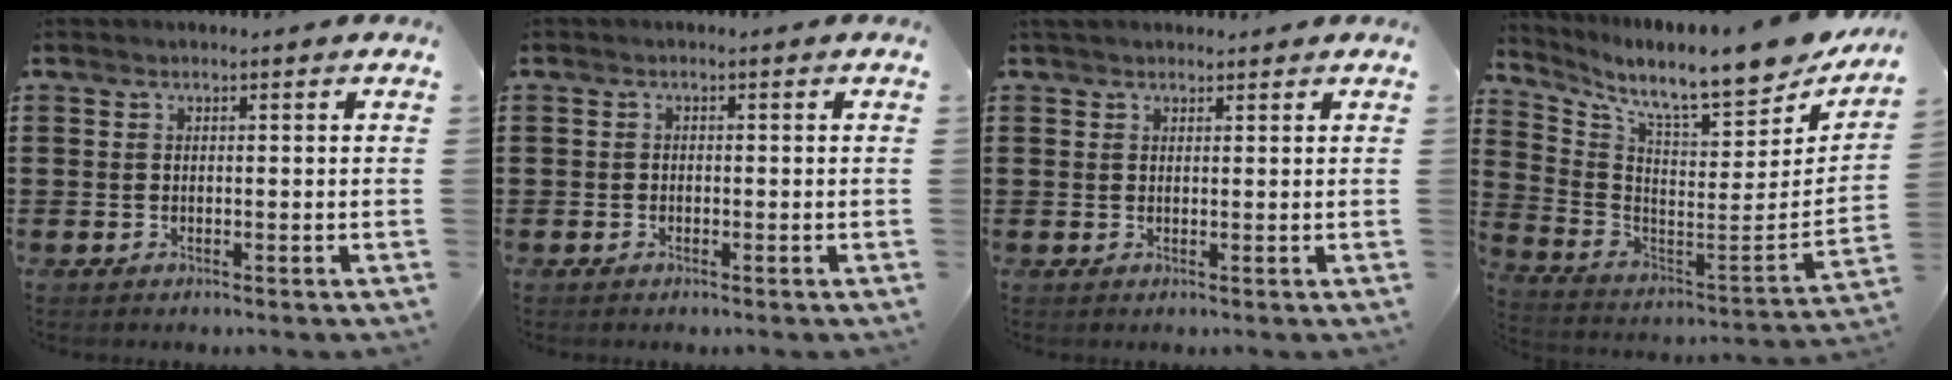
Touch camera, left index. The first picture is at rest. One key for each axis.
{"total": 0.7, "fx": -0.5, "fy": 0.4, "fz": 0.1, "tx": -0.005, "ty": 0.001, "tz": -0.012}
{"total": 1.4, "fx": 1.2, "fy": 0.6, "fz": 0.3, "tx": -0.009, "ty": 0.005, "tz": 0.023}
{"total": 9.4, "fx": 8.1, "fy": 0.6, "fz": 4.8, "tx": -0.107, "ty": -0.082, "tz": 0.128}